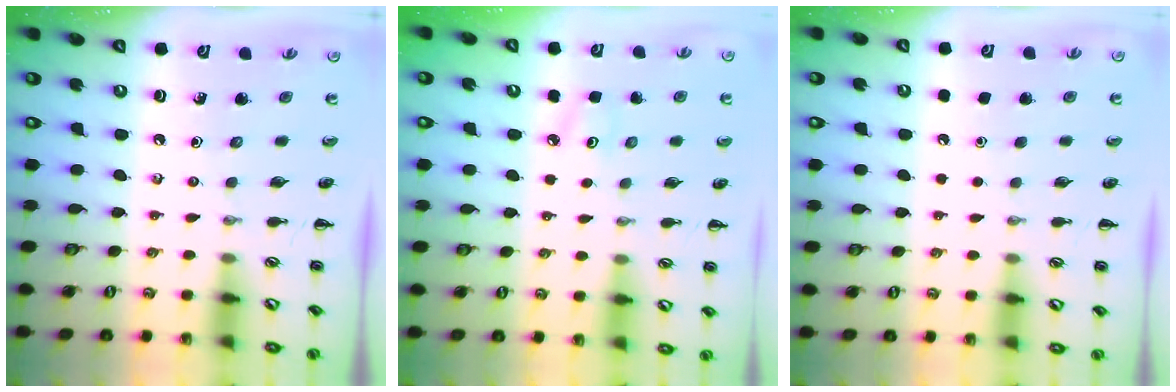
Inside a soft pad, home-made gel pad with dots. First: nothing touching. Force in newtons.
{"total": 4.7, "press": 4.5, "slide": 1.4}
{"total": 1.6, "press": 1.6, "slide": 0.1}